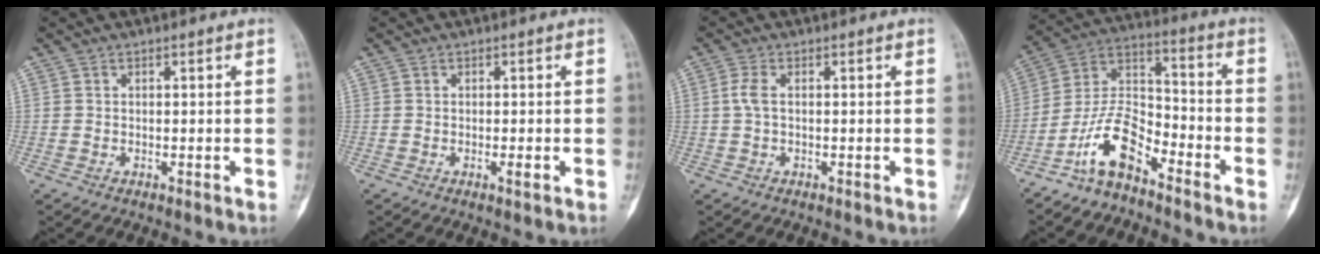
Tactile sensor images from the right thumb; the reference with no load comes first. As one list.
[{"total": 1.2, "force": [-0.4, 0.3, 1.1], "torque": [-0.018, -0.002, -0.007]}, {"total": 2.4, "force": [0.2, 1.0, 2.1], "torque": [-0.059, 0.004, 0.003]}, {"total": 10.8, "force": [-7.4, 4.5, 6.5], "torque": [-0.121, 0.078, -0.153]}]